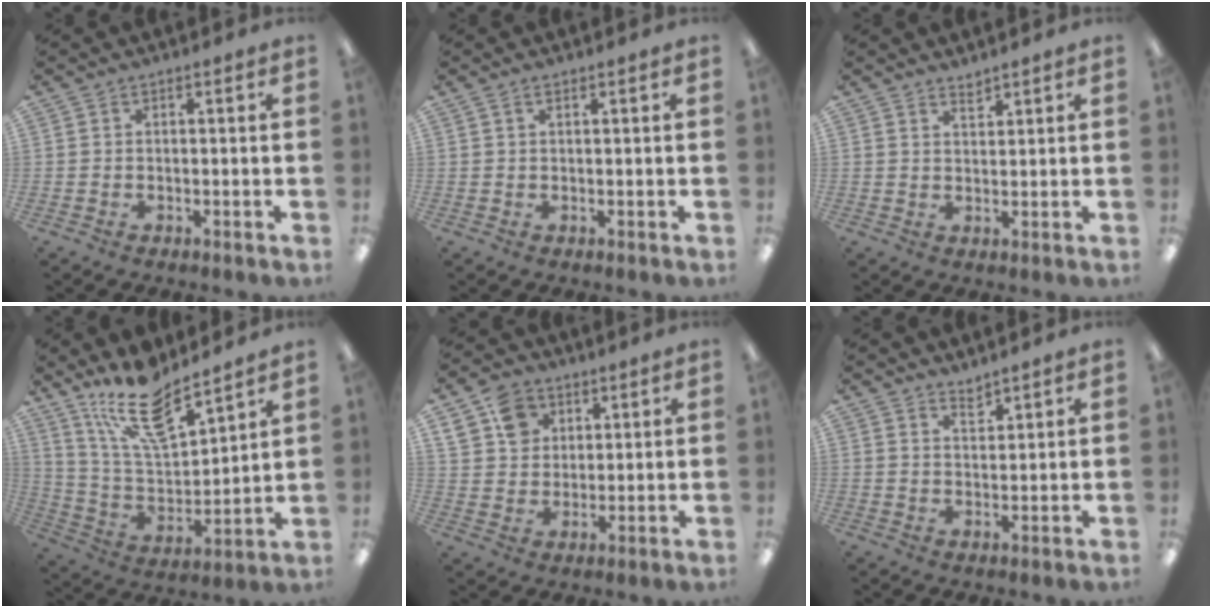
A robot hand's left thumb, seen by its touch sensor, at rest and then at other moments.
{"total": 1.2, "force": [0.7, 0.4, 0.9], "torque": [-0.019, 0.002, 0.011]}
{"total": 2.1, "force": [2.0, 0.3, 0.2], "torque": [0.002, -0.012, 0.037]}
{"total": 17.2, "force": [13.2, 5.7, 9.3], "torque": [-0.179, -0.076, 0.230]}
{"total": 10.0, "force": [5.2, 7.8, 3.5], "torque": [-0.064, -0.009, 0.101]}
{"total": 2.8, "force": [2.7, 0.6, 0.4], "torque": [-0.005, -0.019, 0.049]}